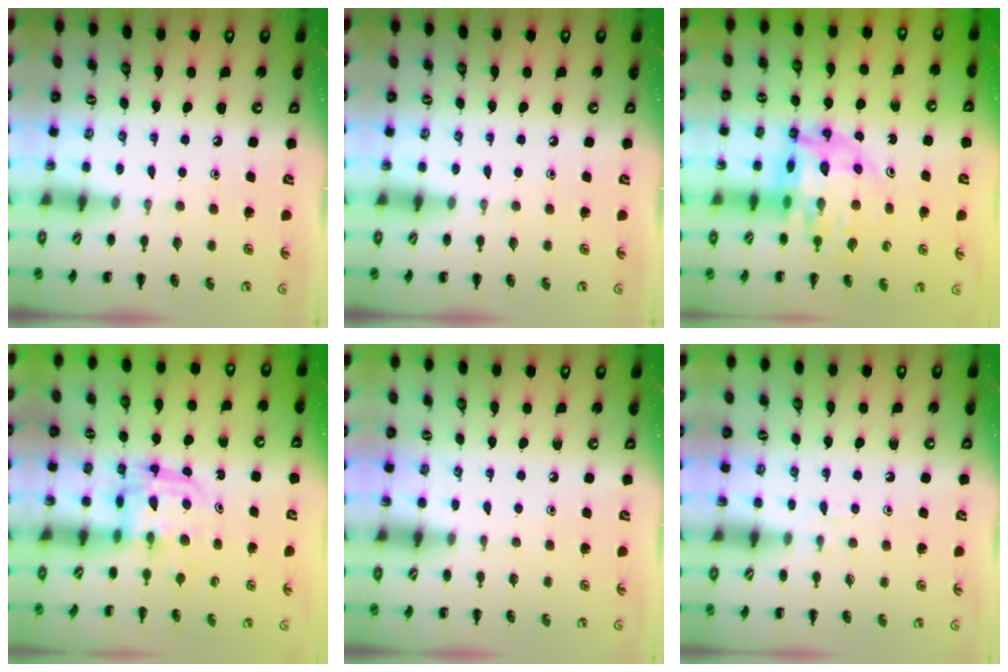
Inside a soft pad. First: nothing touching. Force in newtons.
{"total": 0.0}
{"total": 13.4, "press": 12.8, "slide": 4.1}
{"total": 3.1, "press": 3.1, "slide": 0.2}
{"total": 0.0}
{"total": 2.4, "press": 2.3, "slide": 1.0}